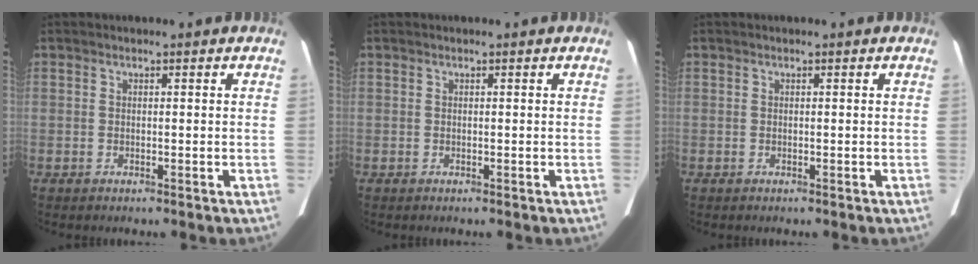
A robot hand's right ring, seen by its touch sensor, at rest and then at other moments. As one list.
[{"total": 0.0}, {"total": 0.0}]